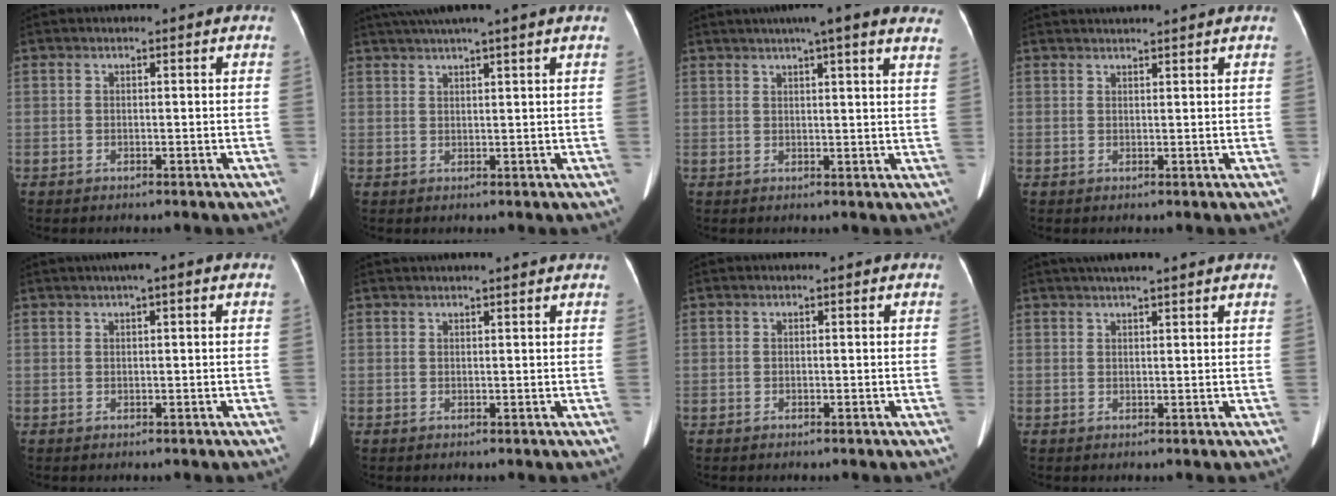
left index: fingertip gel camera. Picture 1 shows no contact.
{"total": 7.0, "force": [5.6, -1.6, 3.8], "torque": [-0.057, 0.028, 0.082]}
{"total": 14.4, "force": [11.4, 1.1, 8.7], "torque": [-0.119, 0.026, 0.130]}
{"total": 4.3, "force": [4.0, -0.5, 1.5], "torque": [-0.017, 0.025, 0.053]}
{"total": 2.8, "force": [1.5, 0.3, 2.4], "torque": [-0.042, 0.015, 0.021]}
{"total": 6.5, "force": [5.8, -0.3, 2.8], "torque": [-0.033, 0.031, 0.066]}
{"total": 0.0}
{"total": 7.5, "force": [6.3, -0.1, 4.0], "torque": [-0.062, 0.034, 0.085]}